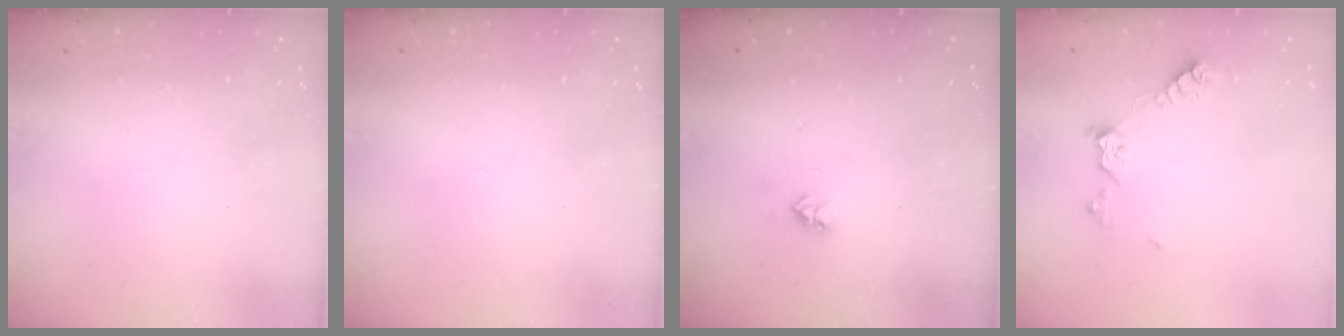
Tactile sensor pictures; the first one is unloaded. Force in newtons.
{"total": 0.0}
{"total": 2.7, "press": 2.7, "slide": 0.4}
{"total": 8.8, "press": 8.8, "slide": 0.4}